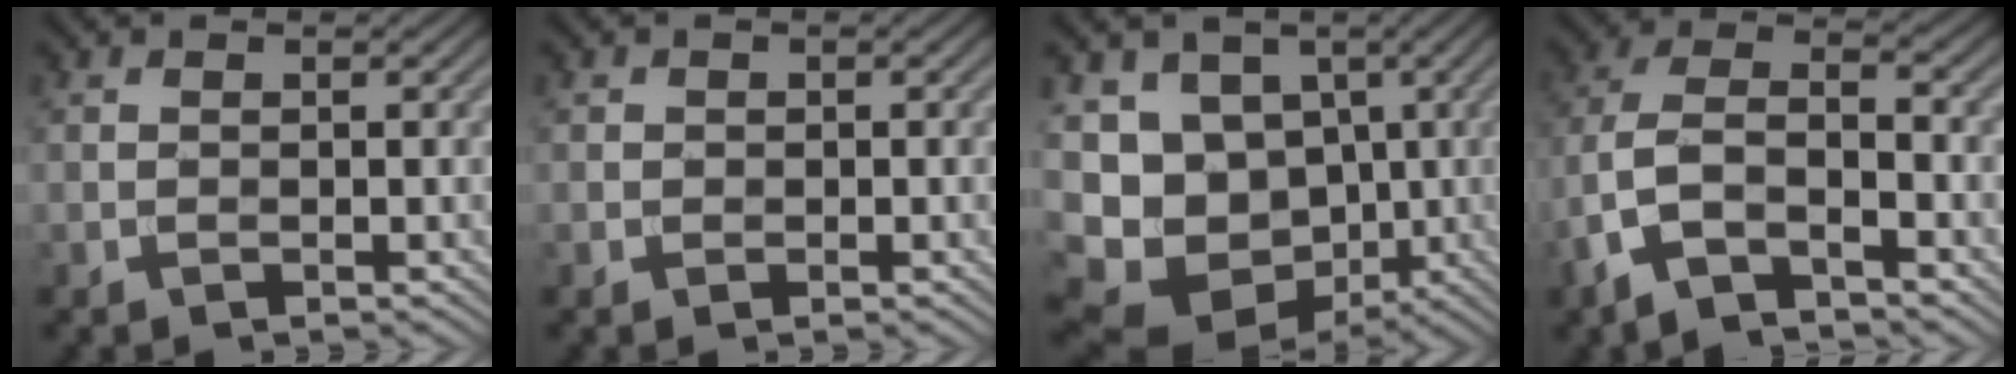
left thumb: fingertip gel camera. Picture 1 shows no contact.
{"total": 0.7, "force": [0.0, 0.7, 0.2], "torque": [0.001, -0.003, -0.004]}
{"total": 12.9, "force": [-1.7, 10.9, 6.6], "torque": [-0.158, -0.026, -0.023]}
{"total": 8.1, "force": [-4.3, 3.3, 6.0], "torque": [-0.132, 0.007, -0.096]}